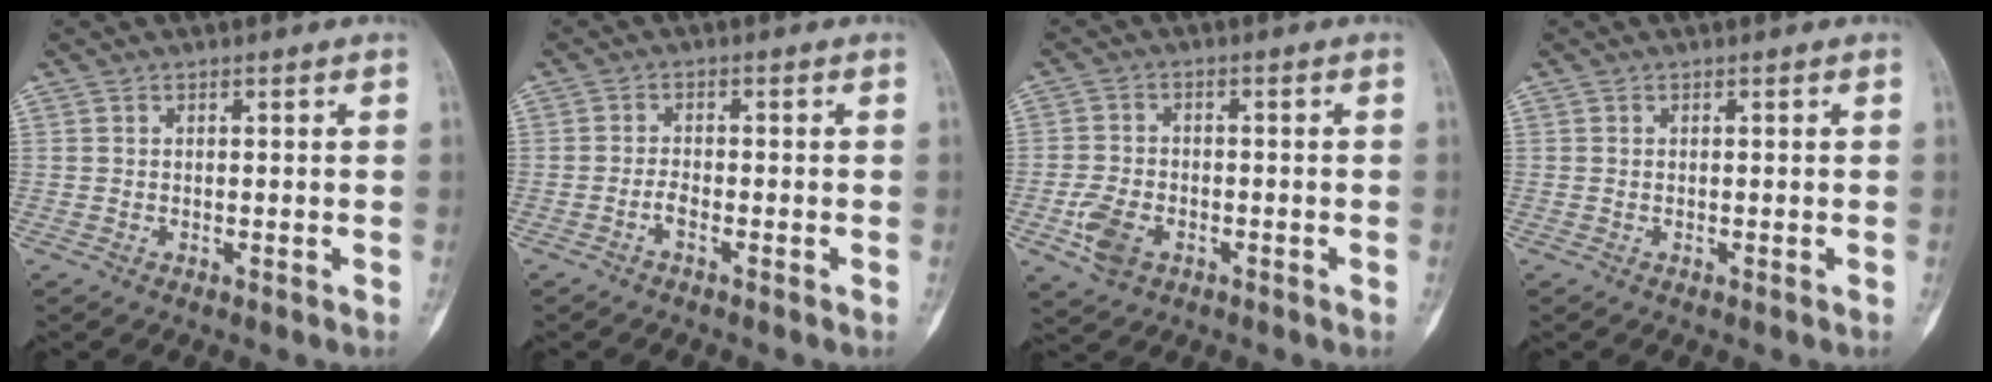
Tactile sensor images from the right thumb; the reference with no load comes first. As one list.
[{"total": 1.8, "force": [-1.1, 0.6, 1.3], "torque": [-0.025, 0.008, -0.023]}, {"total": 6.3, "force": [-2.6, 4.1, 4.0], "torque": [-0.077, 0.009, -0.046]}, {"total": 0.0}]